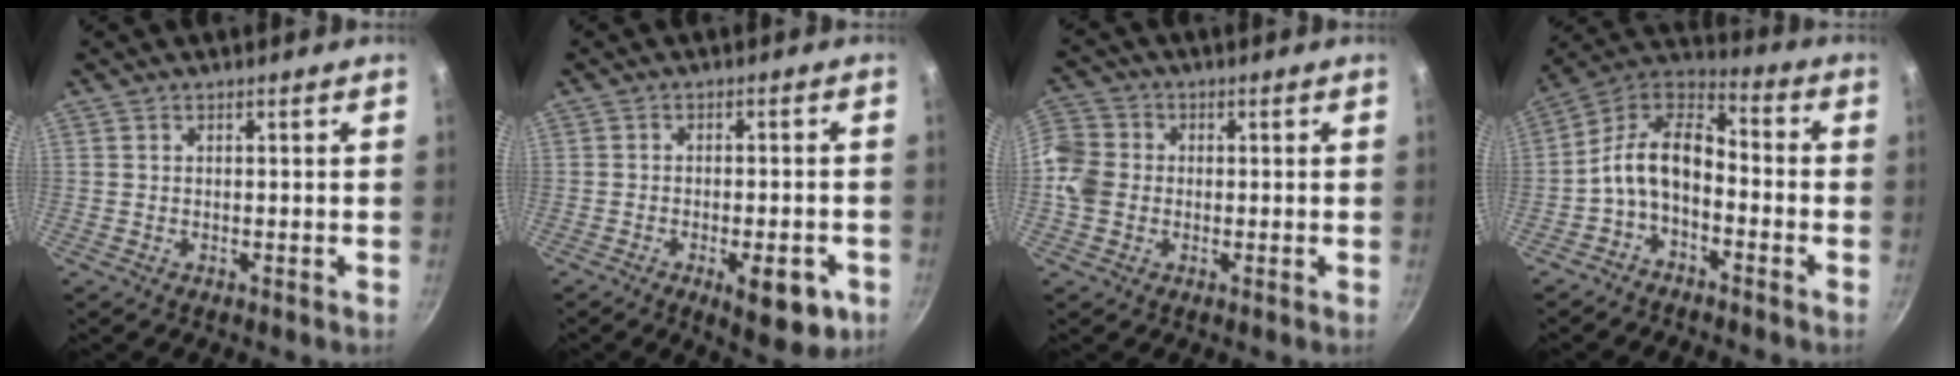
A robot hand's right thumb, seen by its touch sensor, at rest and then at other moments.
{"total": 8.9, "force": [-3.8, 3.3, 7.3], "torque": [-0.089, 0.008, -0.045]}
{"total": 7.3, "force": [-0.7, 6.2, 3.8], "torque": [-0.076, 0.015, -0.023]}
{"total": 10.8, "force": [-3.0, 6.5, 8.1], "torque": [-0.135, 0.073, -0.070]}